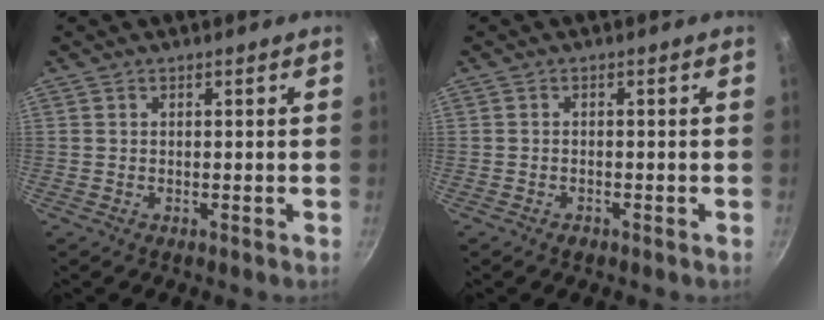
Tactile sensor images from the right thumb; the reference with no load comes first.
{"total": 1.1, "force": [-0.8, 0.7, 0.5], "torque": [-0.011, 0.006, -0.013]}